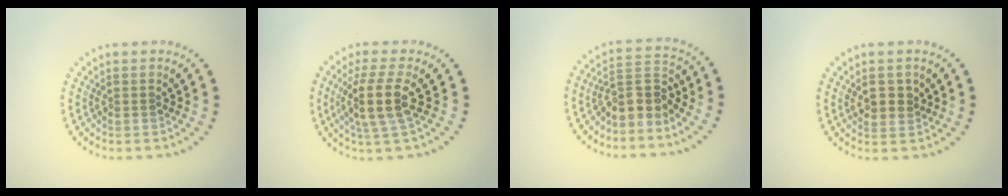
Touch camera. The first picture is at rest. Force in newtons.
{"total": 4.0, "press": 3.2, "slide": 2.3}
{"total": 3.3, "press": 2.6, "slide": 2.0}
{"total": 2.0, "press": 1.9, "slide": 0.5}